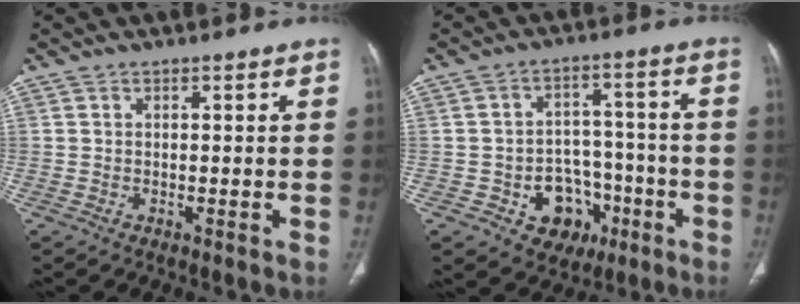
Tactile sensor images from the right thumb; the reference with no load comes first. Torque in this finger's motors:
{"motor_torque": [1.25, 0.74, 0.39, -0.80, 0.00]}